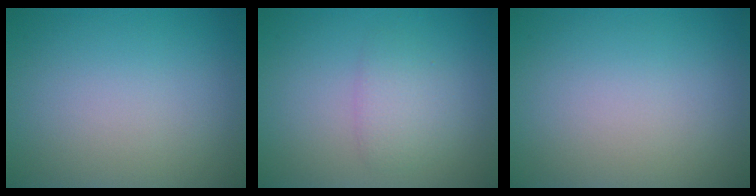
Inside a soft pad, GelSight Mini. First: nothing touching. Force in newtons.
{"total": 2.1, "press": 2.1, "slide": 0.1}
{"total": 0.0}